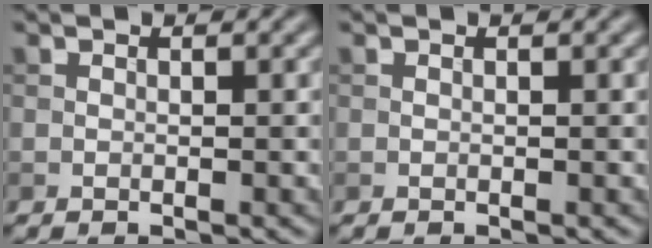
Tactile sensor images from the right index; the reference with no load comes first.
{"total": 0.0}